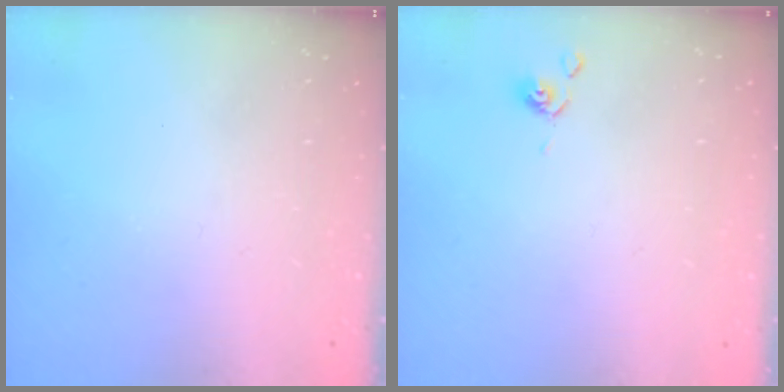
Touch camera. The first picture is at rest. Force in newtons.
{"total": 2.6, "press": 2.6, "slide": 0.4}